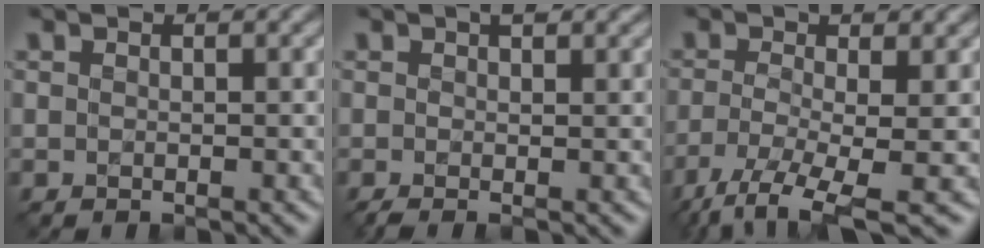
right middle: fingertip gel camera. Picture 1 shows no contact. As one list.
[{"total": 1.9, "force": [0.4, 0.6, 1.8], "torque": [-0.024, 0.003, 0.000]}, {"total": 6.5, "force": [-3.4, 1.5, 5.3], "torque": [-0.103, -0.003, -0.071]}]